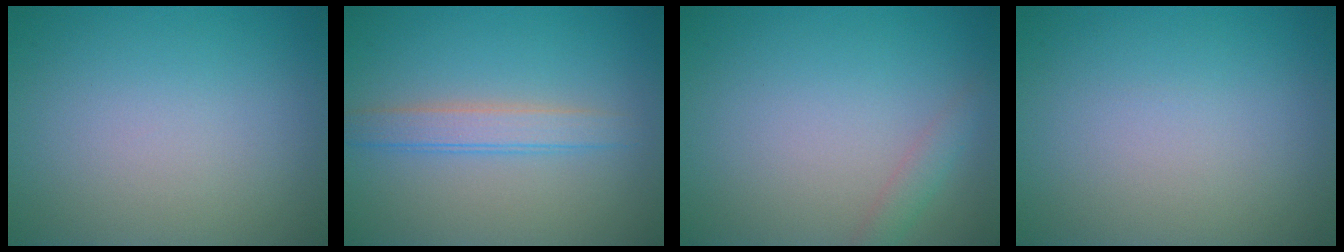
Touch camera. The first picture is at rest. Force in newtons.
{"total": 2.5, "press": 2.5, "slide": 0.2}
{"total": 1.4, "press": 1.4, "slide": 0.0}
{"total": 0.0}